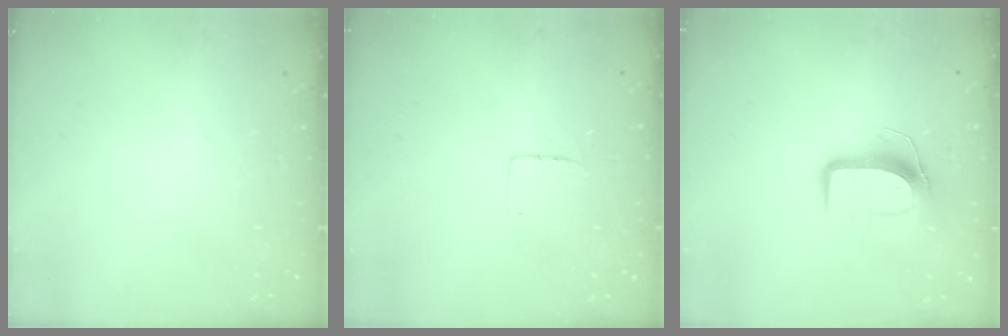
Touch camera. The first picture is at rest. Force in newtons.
{"total": 4.5, "press": 4.5, "slide": 0.4}
{"total": 9.2, "press": 9.2, "slide": 0.2}